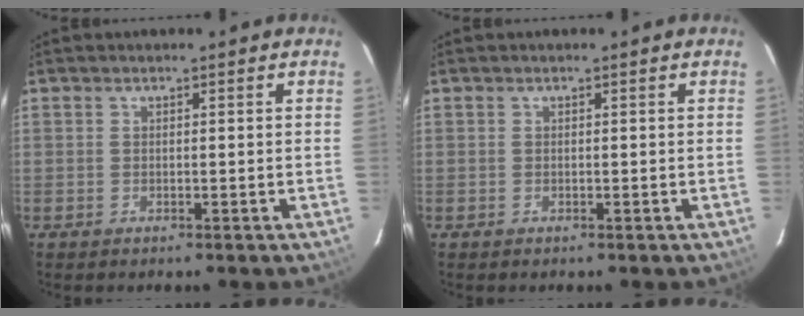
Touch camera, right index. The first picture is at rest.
{"total": 0.0}